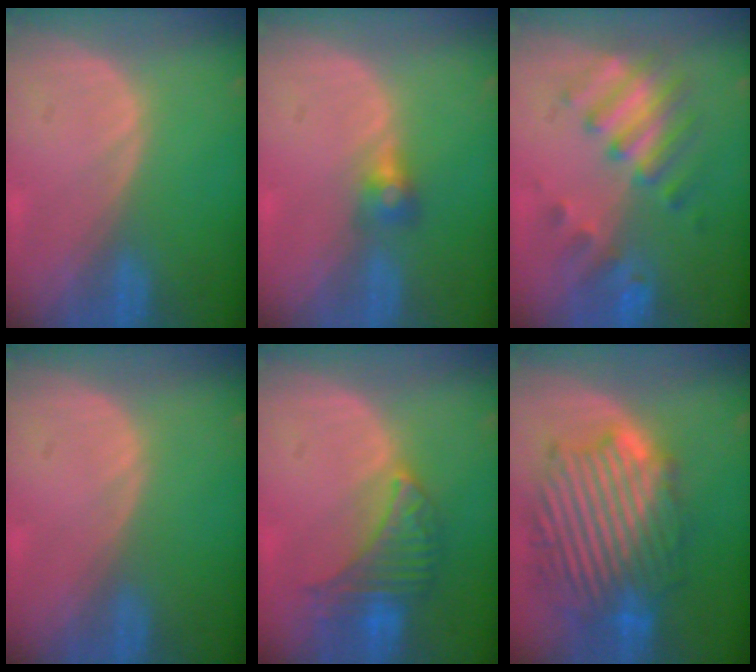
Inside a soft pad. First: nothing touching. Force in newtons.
{"total": 2.7, "press": 2.5, "slide": 0.9}
{"total": 7.2, "press": 7.2, "slide": 1.1}
{"total": 0.0}
{"total": 6.7, "press": 6.6, "slide": 0.8}
{"total": 13.3, "press": 13.3, "slide": 1.1}